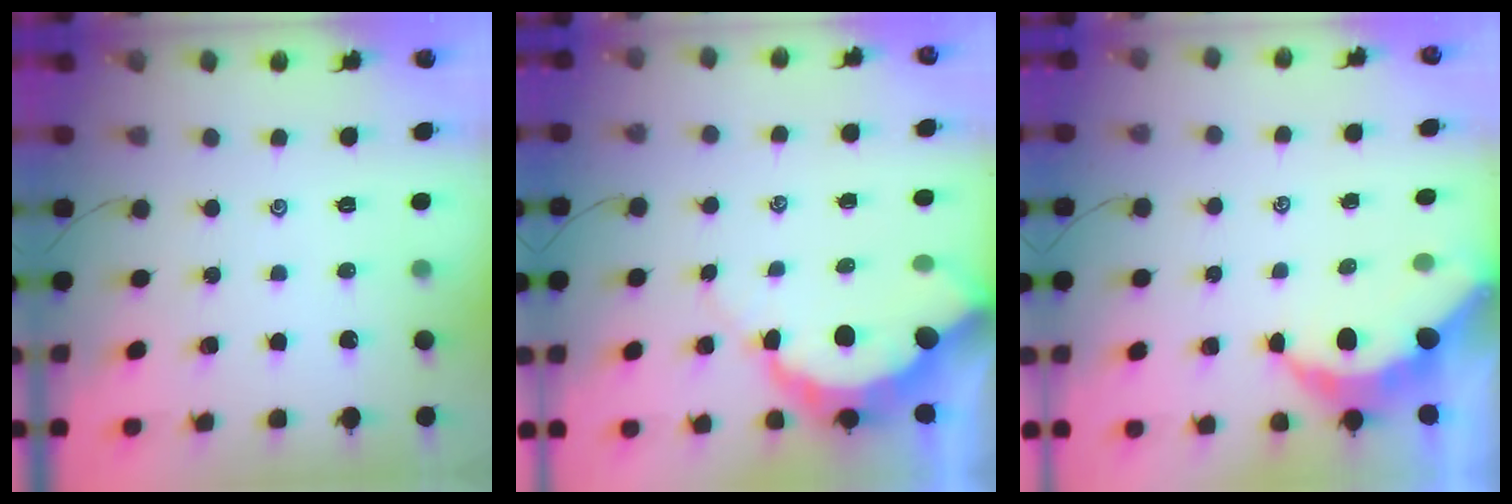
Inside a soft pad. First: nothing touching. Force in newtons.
{"total": 8.4, "press": 8.4, "slide": 0.9}
{"total": 6.1, "press": 6.1, "slide": 0.1}